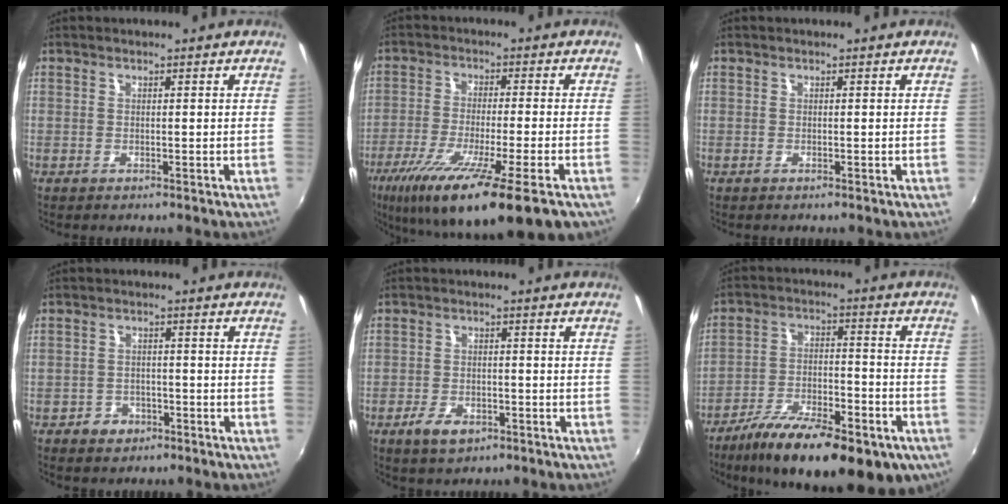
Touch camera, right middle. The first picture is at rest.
{"total": 19.0, "force": [-11.2, 2.2, 15.2], "torque": [-0.271, -0.067, -0.186]}
{"total": 0.0}
{"total": 3.9, "force": [-2.4, 2.9, 0.7], "torque": [-0.028, 0.005, -0.037]}
{"total": 4.4, "force": [-2.7, 2.5, 2.5], "torque": [-0.062, -0.005, -0.046]}
{"total": 23.2, "force": [-15.4, 8.2, 15.2], "torque": [-0.262, -0.045, -0.226]}